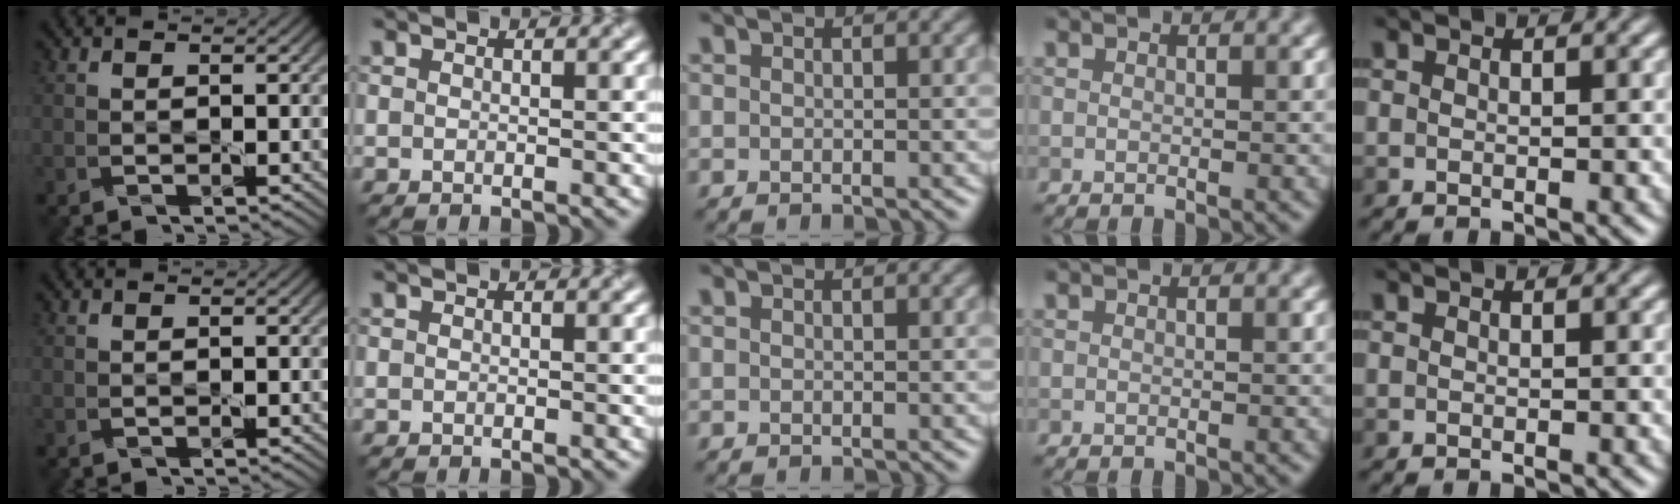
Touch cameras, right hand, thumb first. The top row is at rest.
{}